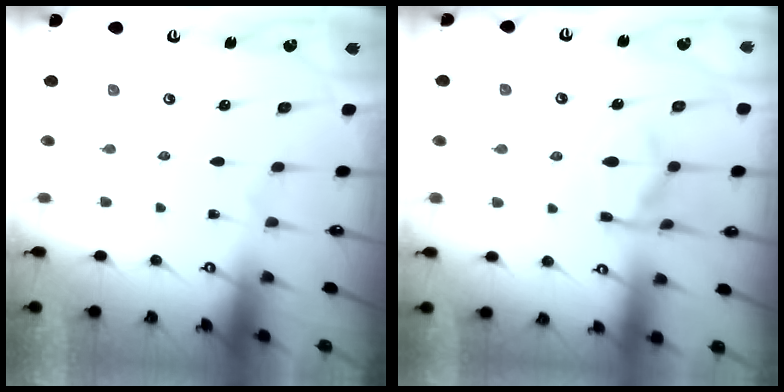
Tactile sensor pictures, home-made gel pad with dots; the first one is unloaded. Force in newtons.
{"total": 10.1, "press": 10.0, "slide": 1.3}